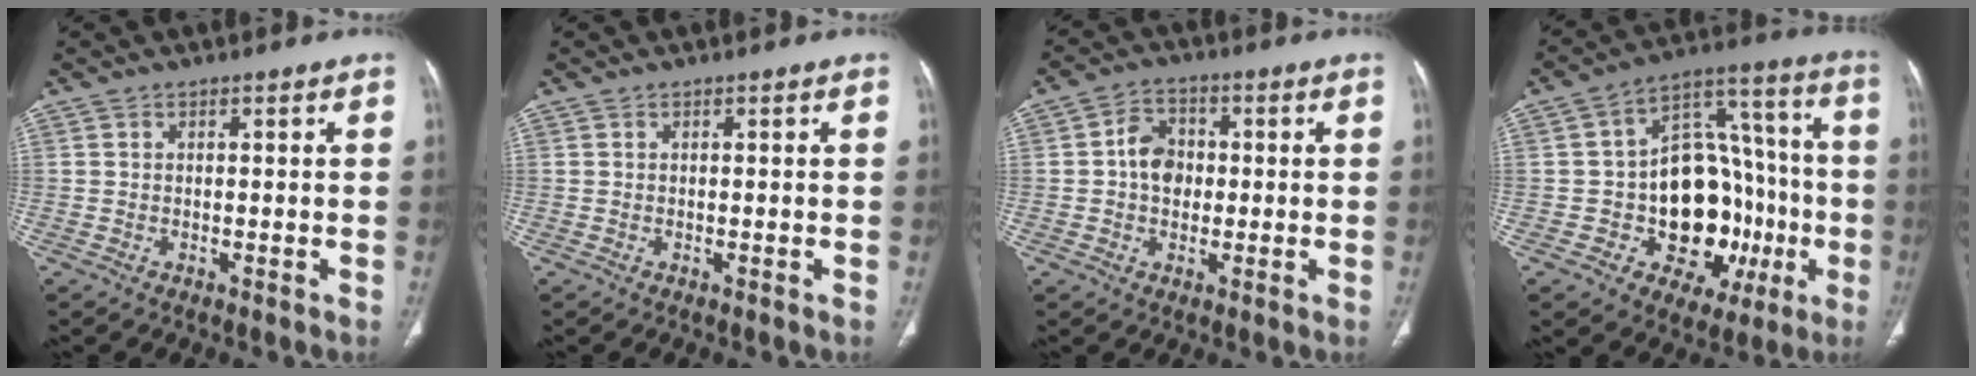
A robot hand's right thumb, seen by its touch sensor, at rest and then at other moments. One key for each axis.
{"total": 0.0}
{"total": 6.4, "fx": 0.1, "fy": 5.0, "fz": 4.0, "tx": -0.045, "ty": 0.012, "tz": -0.005}
{"total": 23.2, "fx": -4.9, "fy": 15.7, "fz": 16.4, "tx": -0.170, "ty": 0.046, "tz": -0.055}